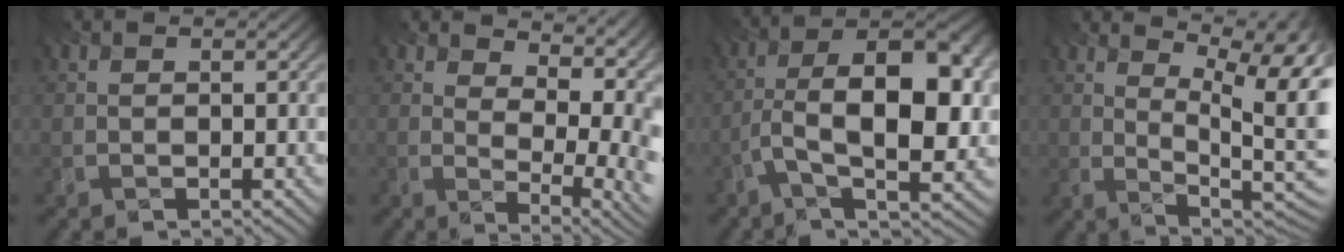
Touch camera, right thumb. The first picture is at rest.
{"total": 11.8, "force": [6.6, 5.6, 8.0], "torque": [-0.124, 0.022, 0.076]}
{"total": 12.0, "force": [-2.7, 4.8, 10.7], "torque": [-0.172, -0.004, -0.050]}
{"total": 15.0, "force": [7.0, 6.1, 11.8], "torque": [-0.182, 0.039, 0.110]}